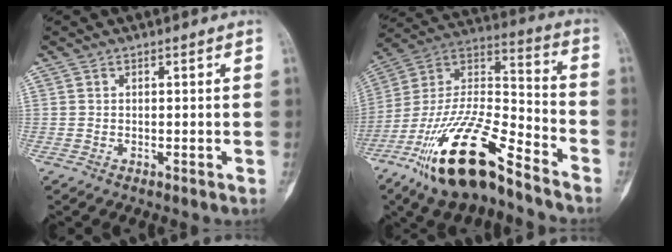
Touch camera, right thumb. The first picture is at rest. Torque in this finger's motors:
{"motor_torque": [1.58, -0.16, 1.64, -1.13, 0.62]}